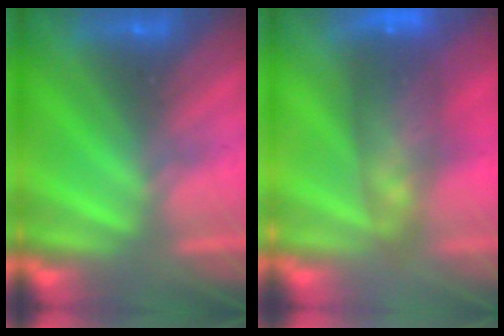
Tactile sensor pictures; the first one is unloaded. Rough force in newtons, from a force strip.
{"total": 10.4}